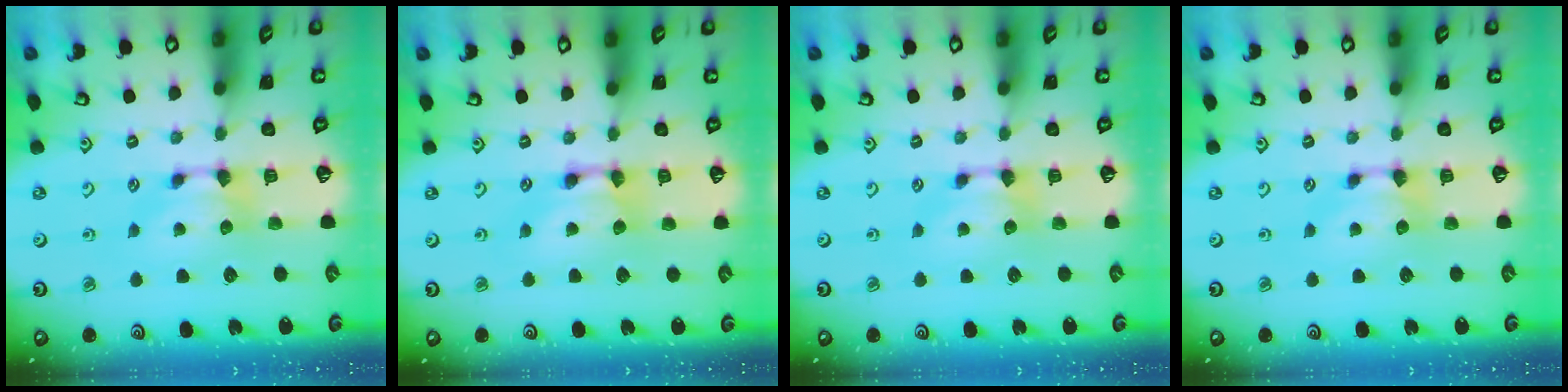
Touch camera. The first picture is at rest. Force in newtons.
{"total": 2.1, "press": 2.1, "slide": 0.1}
{"total": 0.0}
{"total": 0.0}